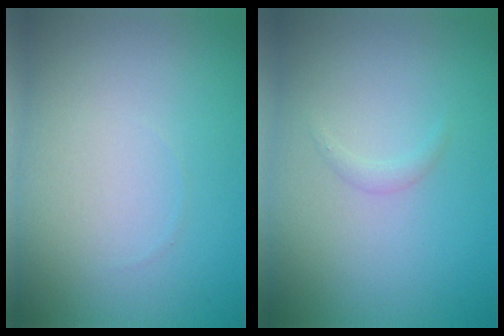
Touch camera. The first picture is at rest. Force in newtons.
{"total": 0.6, "press": 0.6, "slide": 0.0}